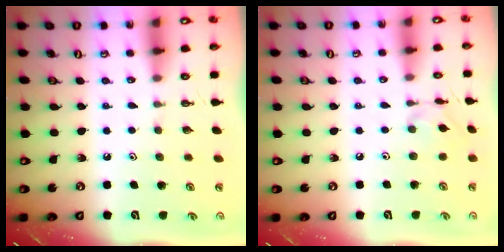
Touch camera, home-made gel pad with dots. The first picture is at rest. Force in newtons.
{"total": 2.6, "press": 2.6, "slide": 0.3}